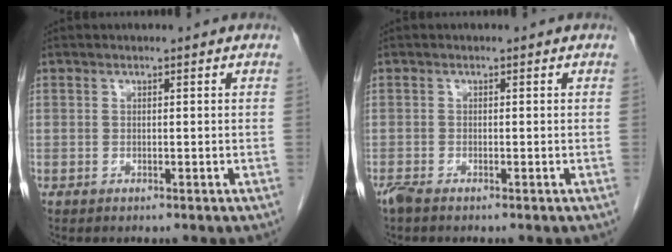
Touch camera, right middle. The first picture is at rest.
{"total": 1.5, "force": [-1.3, 0.2, 0.7], "torque": [-0.022, -0.005, -0.026]}